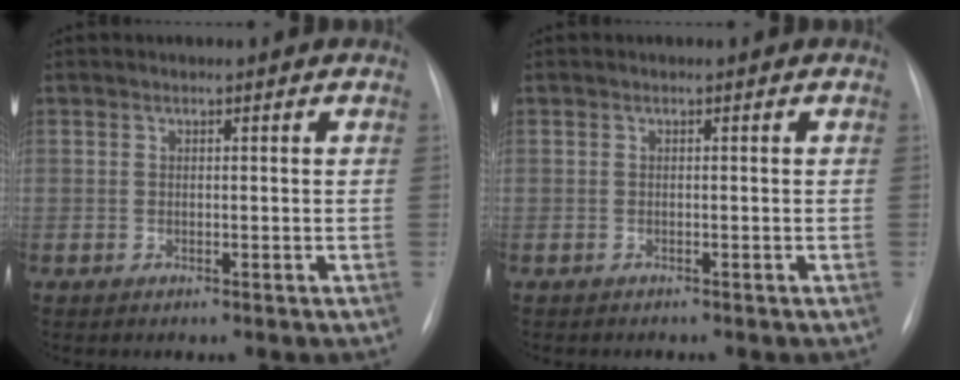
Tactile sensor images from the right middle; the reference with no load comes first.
{"total": 0.7, "force": [-0.6, 0.2, 0.2], "torque": [-0.008, -0.001, -0.010]}